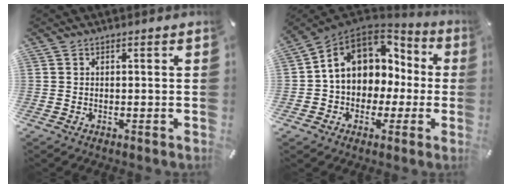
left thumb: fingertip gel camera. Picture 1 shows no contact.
{"total": 11.6, "force": [2.9, 9.9, 5.2], "torque": [-0.119, -0.013, 0.060]}